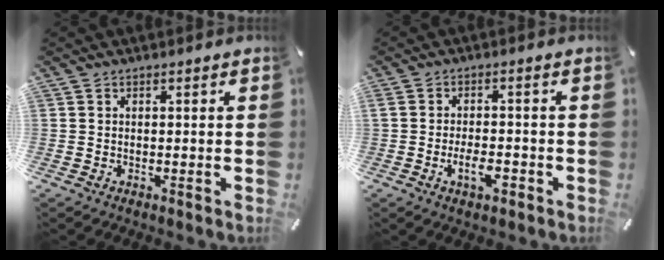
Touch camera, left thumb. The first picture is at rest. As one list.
[{"total": 5.2, "force": [-2.0, 2.0, 4.3], "torque": [-0.075, 0.006, -0.033]}]